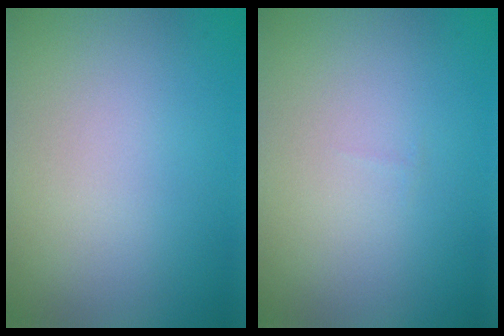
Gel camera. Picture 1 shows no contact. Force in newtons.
{"total": 0.0}